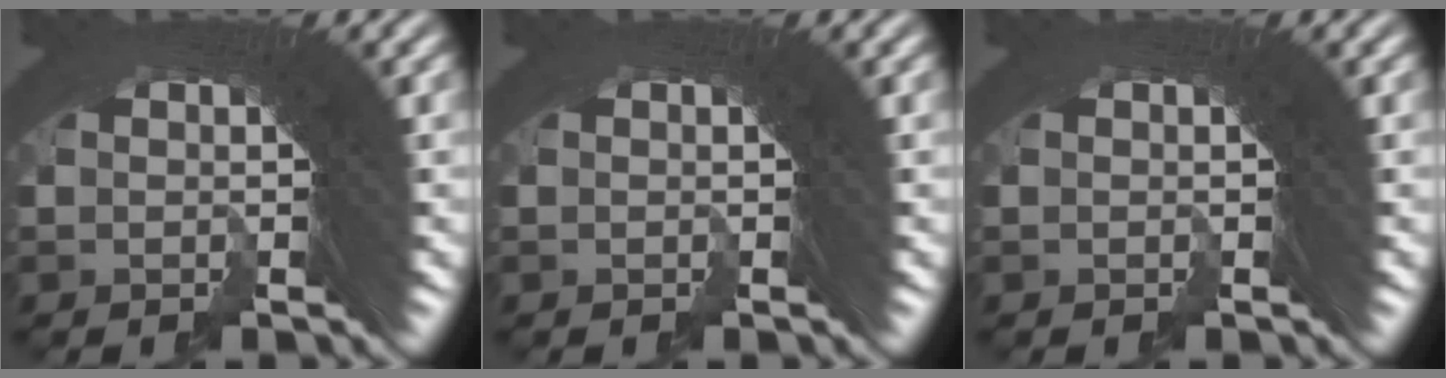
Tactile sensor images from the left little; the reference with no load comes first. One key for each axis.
{"total": 0.0}
{"total": 0.0}